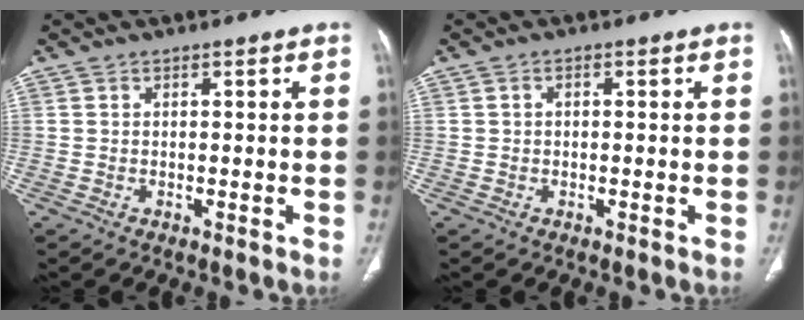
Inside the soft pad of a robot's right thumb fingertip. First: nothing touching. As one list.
[{"total": 0.8, "force": [0.1, 0.6, 0.5], "torque": [-0.007, 0.003, -0.001]}]